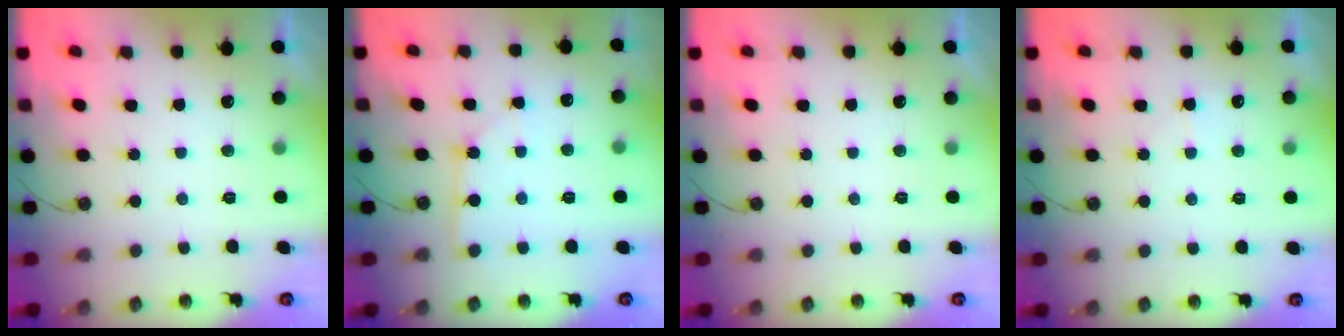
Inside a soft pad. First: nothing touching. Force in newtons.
{"total": 2.5, "press": 2.5, "slide": 0.3}
{"total": 0.0}
{"total": 5.6, "press": 5.6, "slide": 0.6}